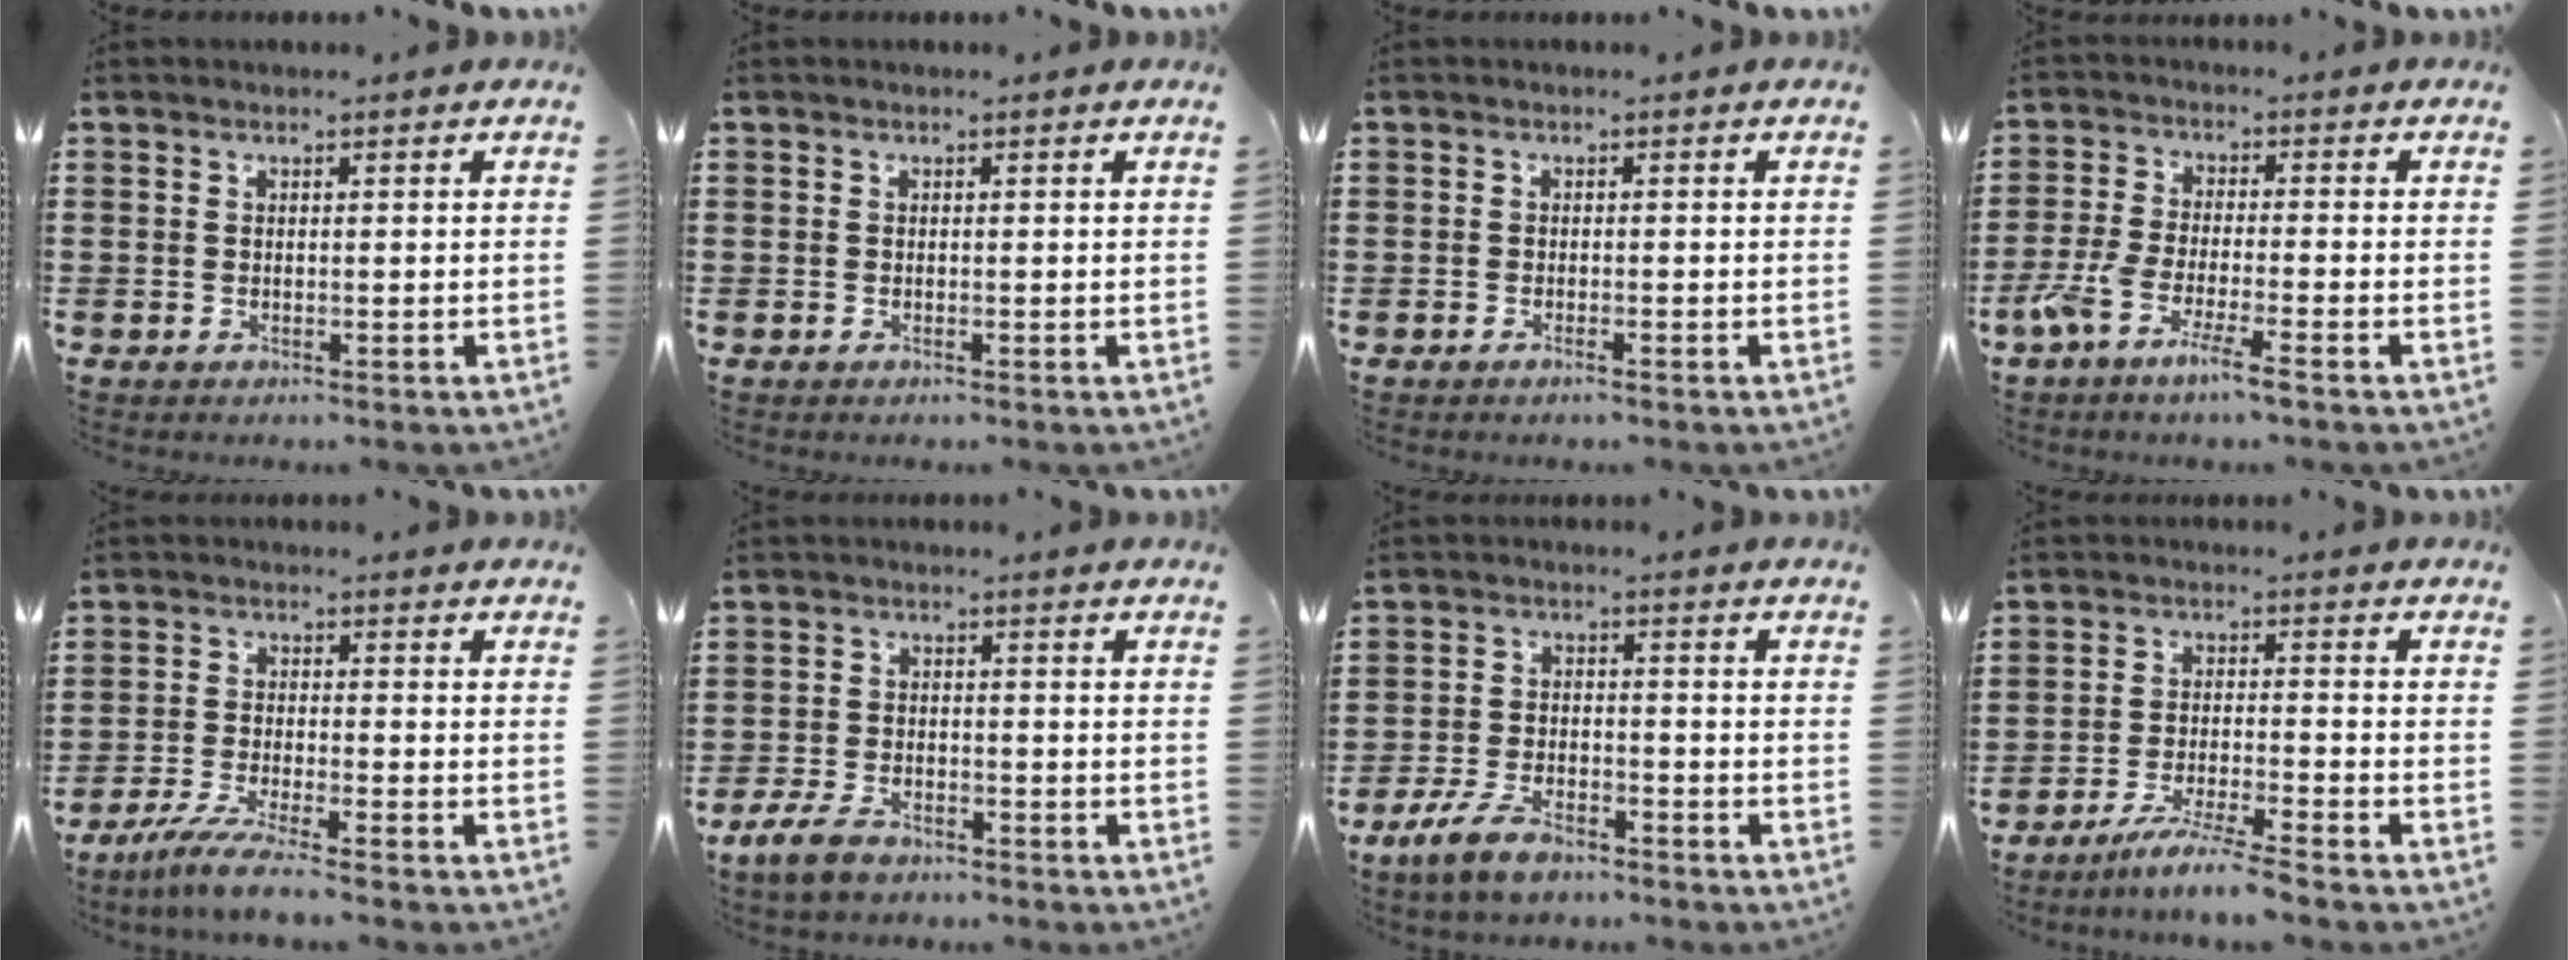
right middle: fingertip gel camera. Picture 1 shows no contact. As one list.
[{"total": 0.0}, {"total": 0.8, "force": [-0.6, 0.0, 0.5], "torque": [-0.010, -0.001, -0.011]}, {"total": 6.1, "force": [-4.3, 0.1, 4.2], "torque": [-0.102, -0.019, -0.086]}, {"total": 5.0, "force": [-4.2, -0.3, 2.8], "torque": [-0.065, -0.020, -0.081]}, {"total": 4.0, "force": [-2.9, 1.8, 2.1], "torque": [-0.057, 0.005, -0.062]}, {"total": 6.3, "force": [-4.4, 2.4, 3.8], "torque": [-0.087, 0.004, -0.086]}, {"total": 5.6, "force": [-4.8, -0.6, 2.7], "torque": [-0.054, -0.017, -0.091]}]